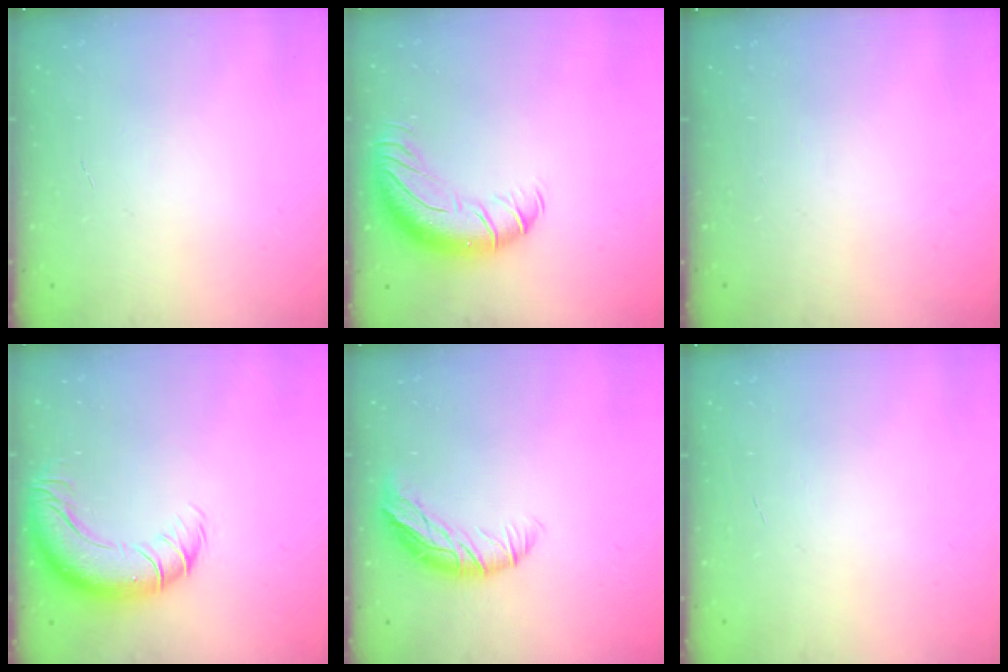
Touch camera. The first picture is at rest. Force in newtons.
{"total": 12.6, "press": 12.3, "slide": 2.8}
{"total": 0.0}
{"total": 11.7, "press": 11.3, "slide": 2.9}
{"total": 9.3, "press": 9.2, "slide": 1.6}
{"total": 0.0}